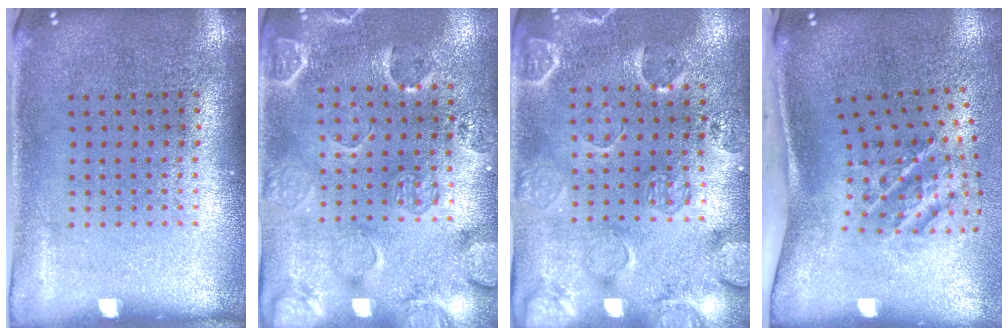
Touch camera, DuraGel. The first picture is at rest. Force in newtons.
{"total": 2.6, "press": 2.1, "slide": 1.5}
{"total": 2.6, "press": 2.1, "slide": 1.5}
{"total": 2.2, "press": 1.2, "slide": 1.8}